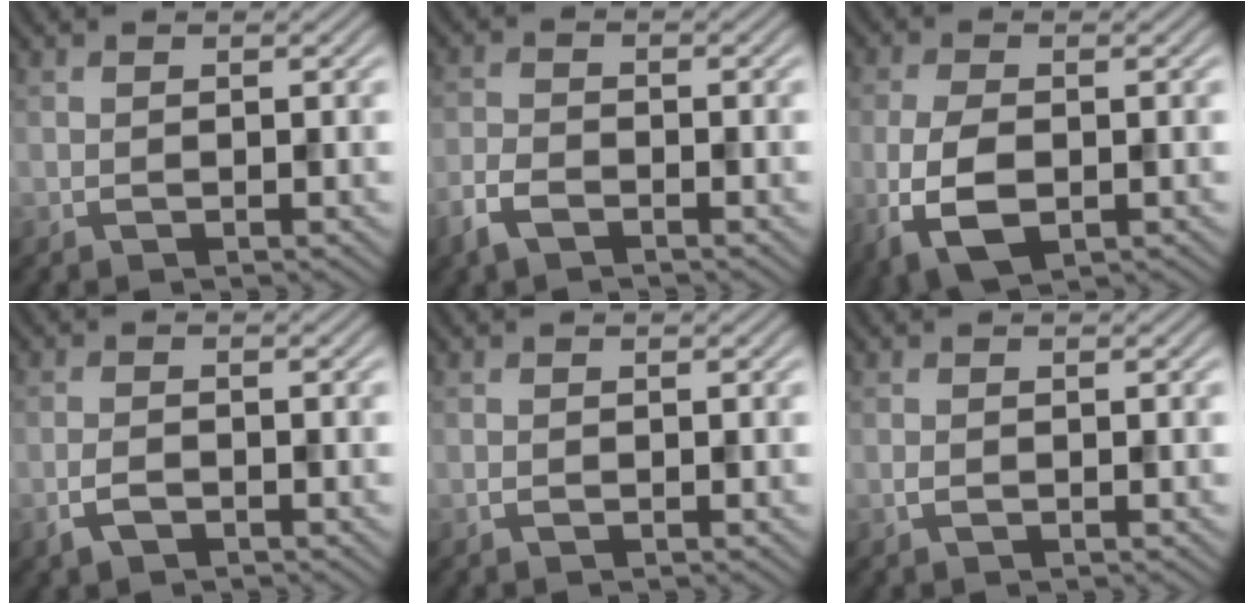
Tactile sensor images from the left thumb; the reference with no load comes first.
{"total": 3.6, "force": [-2.5, 1.6, 2.1], "torque": [-0.051, -0.006, -0.062]}
{"total": 6.7, "force": [-1.9, 3.6, 5.3], "torque": [-0.130, -0.013, -0.037]}
{"total": 2.3, "force": [-1.5, 1.0, 1.5], "torque": [-0.035, -0.001, -0.033]}
{"total": 0.5, "force": [-0.3, 0.2, 0.4], "torque": [-0.008, 0.000, -0.004]}
{"total": 0.8, "force": [-0.3, 0.3, 0.6], "torque": [-0.015, 0.000, -0.005]}